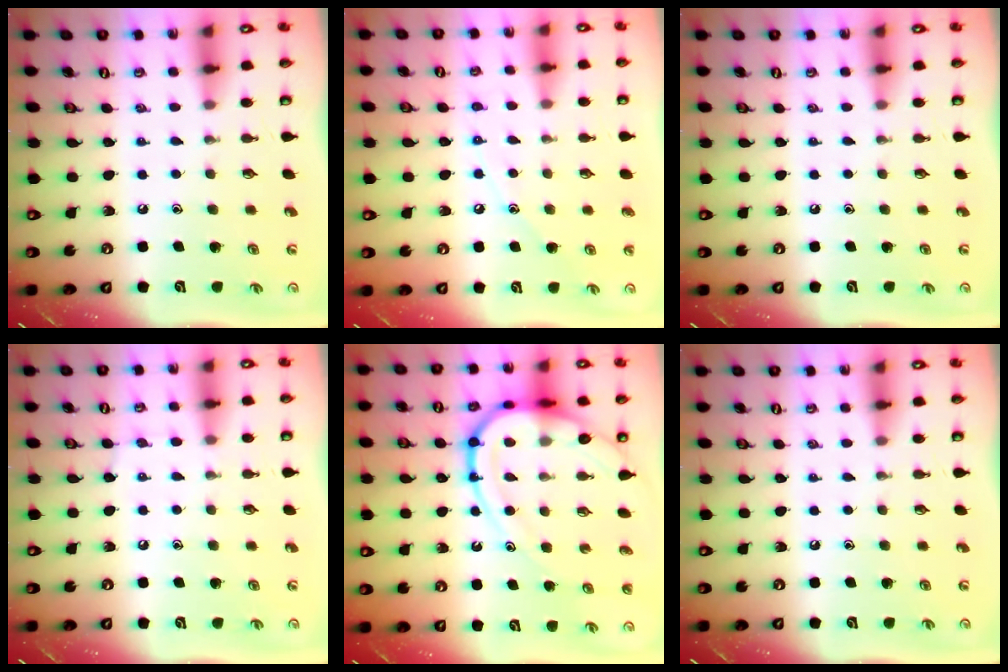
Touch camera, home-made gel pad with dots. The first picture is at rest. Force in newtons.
{"total": 6.5, "press": 6.5, "slide": 0.3}
{"total": 0.0}
{"total": 4.8, "press": 4.8, "slide": 0.5}
{"total": 18.1, "press": 18.0, "slide": 1.8}
{"total": 0.0}